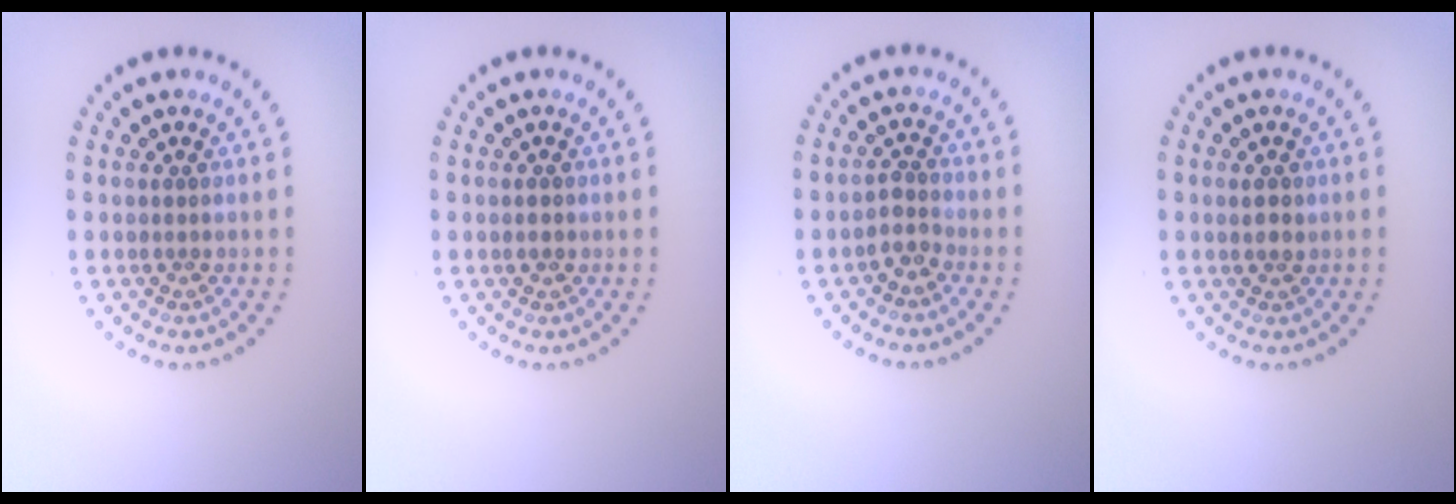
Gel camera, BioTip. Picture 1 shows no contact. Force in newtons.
{"total": 1.1, "press": 1.1, "slide": 0.1}
{"total": 1.7, "press": 1.2, "slide": 1.1}
{"total": 1.0, "press": 1.0, "slide": 0.3}